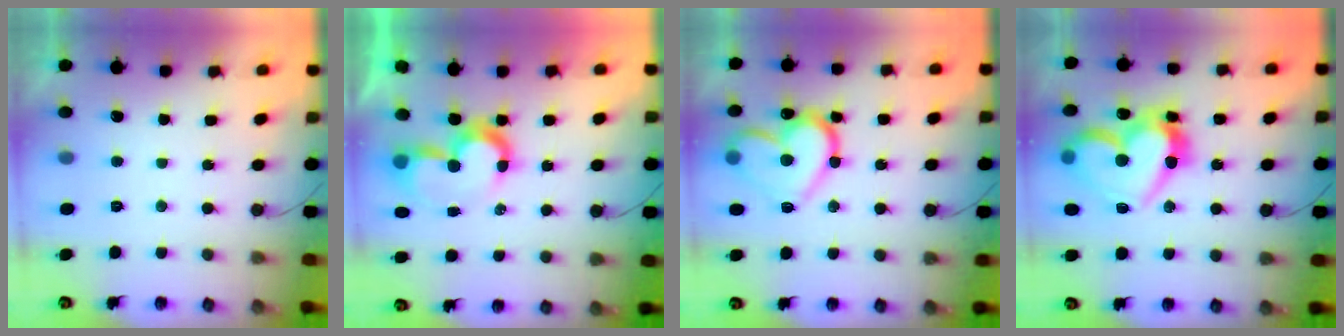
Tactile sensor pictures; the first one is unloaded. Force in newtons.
{"total": 8.8, "press": 8.2, "slide": 3.1}
{"total": 18.7, "press": 18.7, "slide": 1.0}
{"total": 21.2, "press": 21.1, "slide": 2.6}